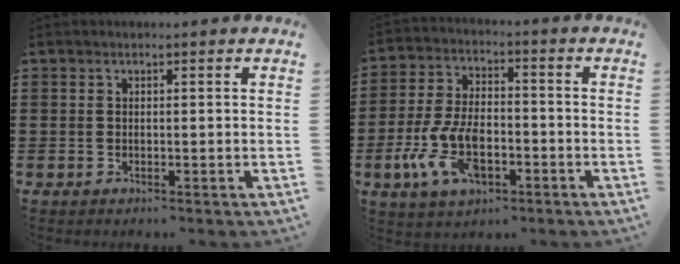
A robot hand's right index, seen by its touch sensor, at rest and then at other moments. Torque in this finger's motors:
{"motor_torque": [2.14, 0.00, 1.05, 0.19]}